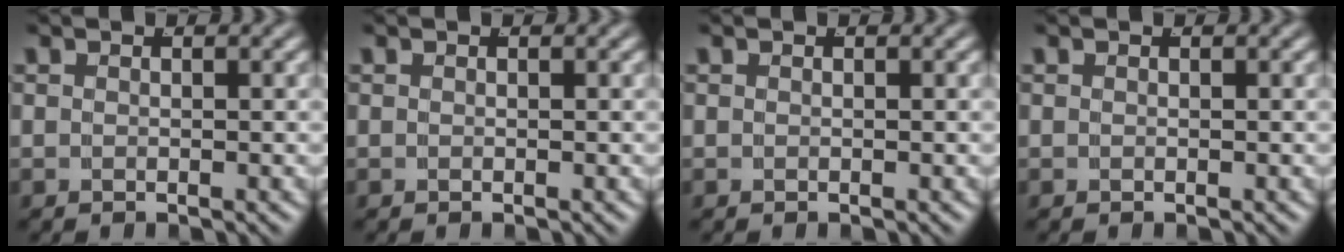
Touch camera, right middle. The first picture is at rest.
{"total": 0.0}
{"total": 0.0}
{"total": 0.0}